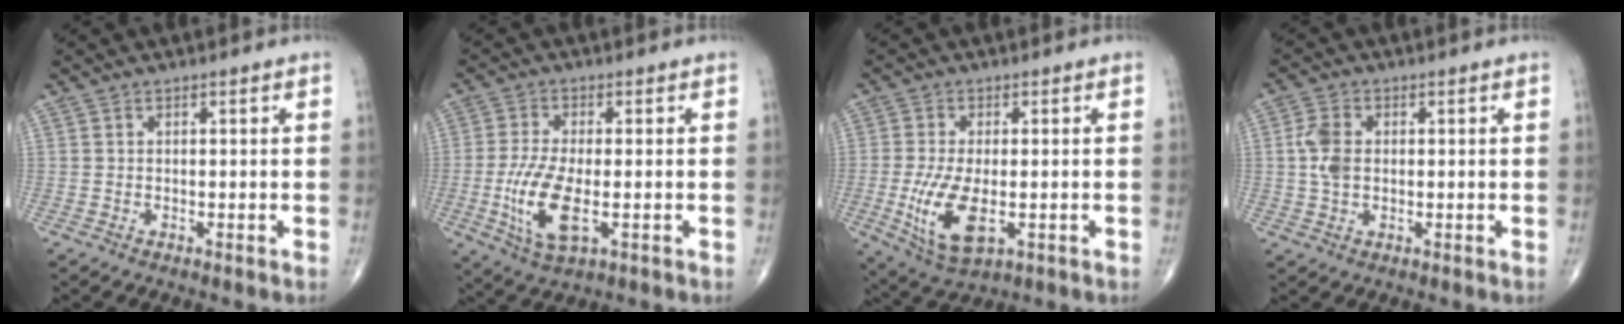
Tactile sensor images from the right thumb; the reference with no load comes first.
{"total": 10.1, "force": [-2.2, 4.0, 9.1], "torque": [-0.193, -0.011, -0.038]}
{"total": 10.3, "force": [-2.2, 4.7, 8.9], "torque": [-0.176, -0.018, -0.032]}
{"total": 5.2, "force": [0.4, 3.4, 3.9], "torque": [-0.085, 0.004, 0.004]}